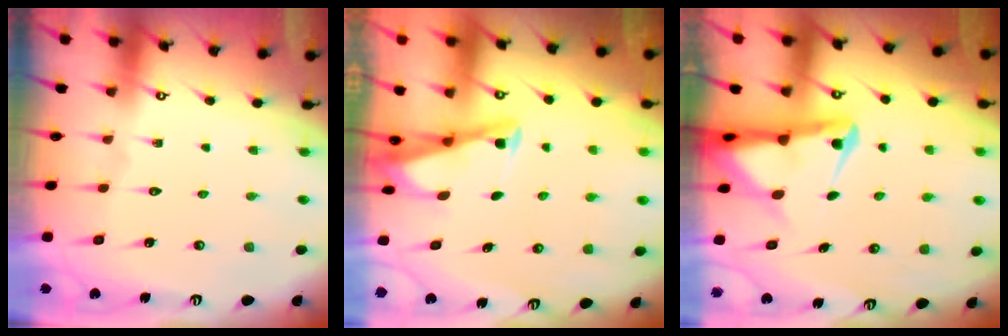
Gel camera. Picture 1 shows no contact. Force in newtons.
{"total": 2.7, "press": 2.7, "slide": 0.4}
{"total": 4.8, "press": 4.6, "slide": 1.2}